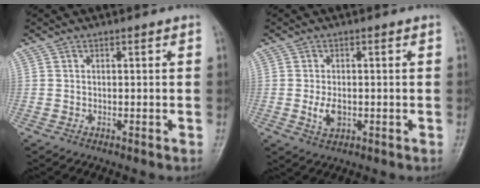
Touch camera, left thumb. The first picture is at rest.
{"total": 3.4, "force": [-0.5, 2.1, 2.7], "torque": [-0.049, -0.005, -0.006]}